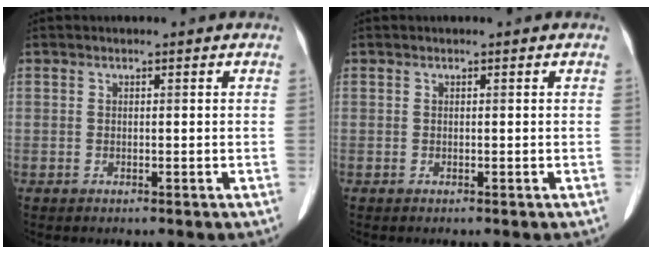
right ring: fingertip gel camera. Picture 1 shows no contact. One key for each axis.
{"total": 0.0}